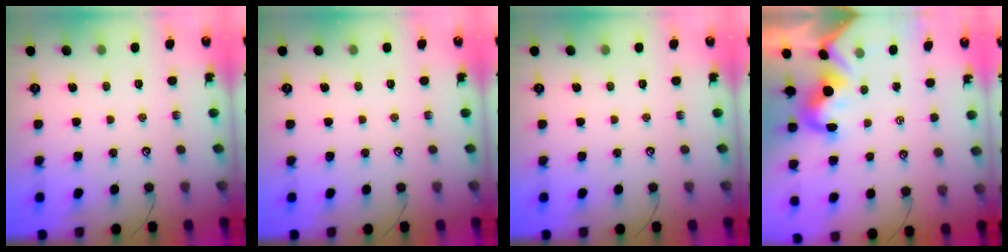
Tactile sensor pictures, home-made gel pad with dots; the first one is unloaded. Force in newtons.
{"total": 0.0}
{"total": 0.0}
{"total": 3.9, "press": 3.9, "slide": 0.7}